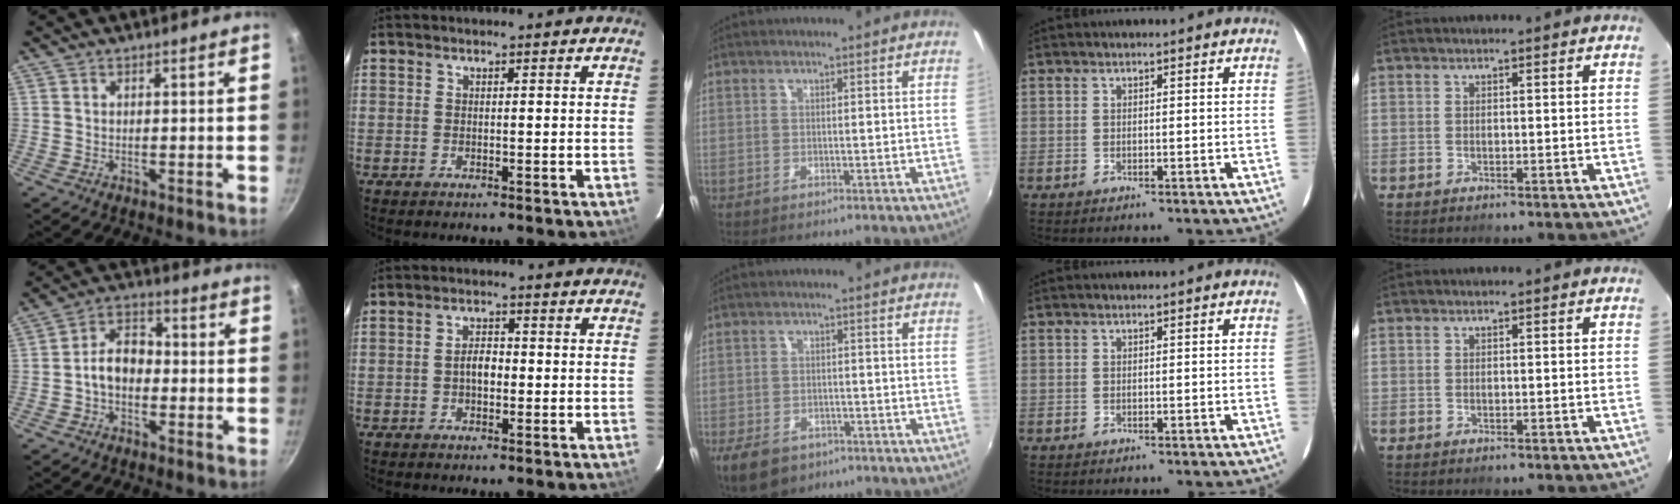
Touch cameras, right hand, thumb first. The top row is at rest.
{"thumb": {"total": 7.4, "force": [-1.4, 5.3, 5.0], "torque": [-0.054, 0.033, -0.038]}, "index": {"total": 3.2, "force": [-0.5, 1.9, 2.5], "torque": [-0.045, 0.009, -0.008]}, "middle": {"total": 7.9, "force": [-4.9, 4.8, 4.0], "torque": [-0.096, -0.020, -0.081]}}